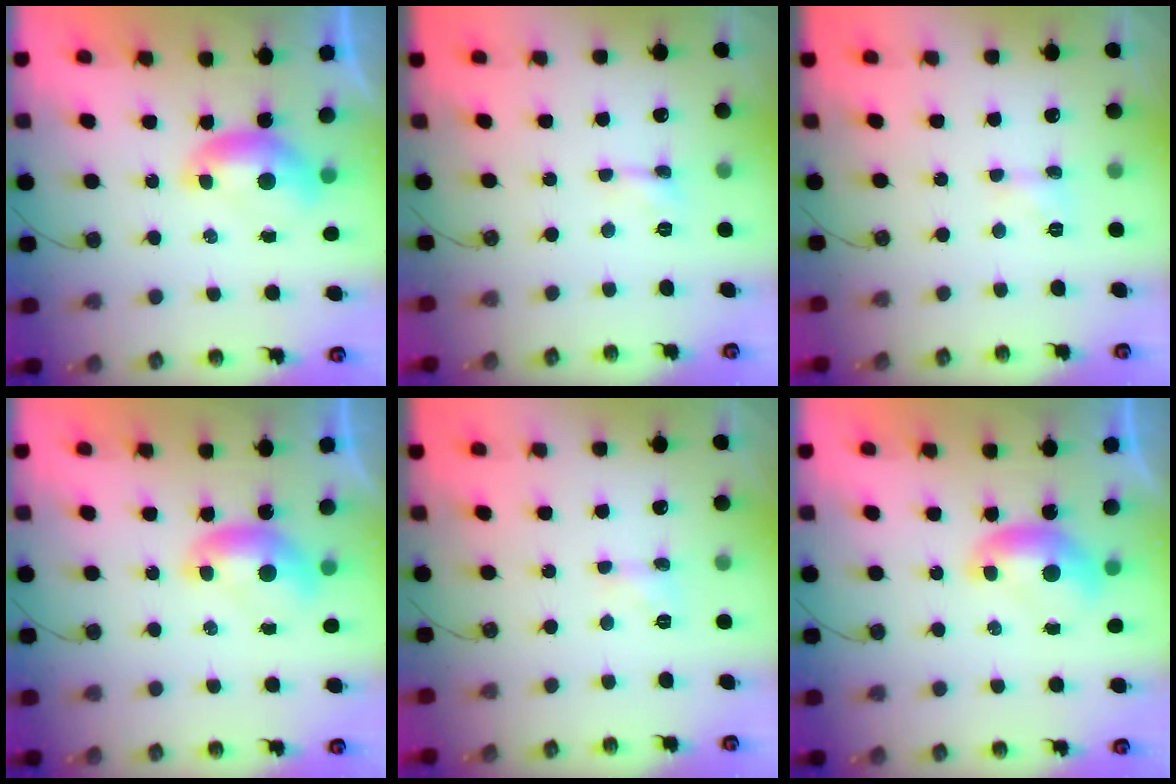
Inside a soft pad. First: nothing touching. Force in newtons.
{"total": 0.0}
{"total": 2.4, "press": 2.4, "slide": 0.6}
{"total": 0.0}
{"total": 2.4, "press": 2.4, "slide": 0.6}
{"total": 0.0}